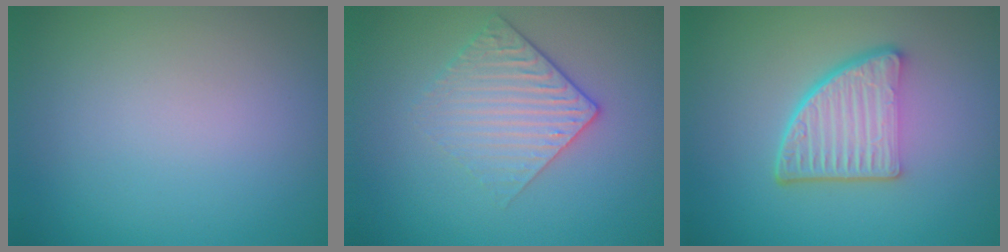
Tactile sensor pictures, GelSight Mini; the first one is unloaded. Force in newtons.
{"total": 3.0, "press": 2.6, "slide": 1.5}
{"total": 5.5, "press": 3.9, "slide": 3.8}